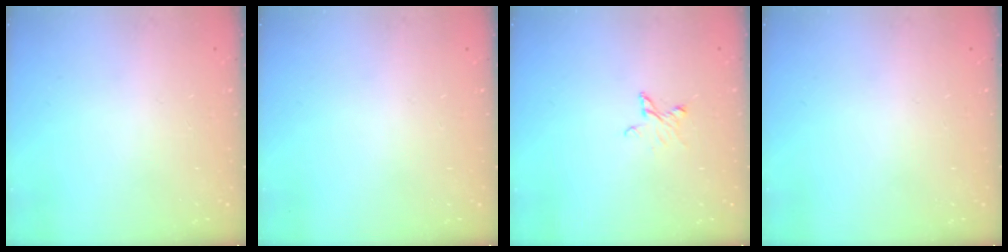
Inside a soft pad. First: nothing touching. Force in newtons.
{"total": 0.0}
{"total": 4.0, "press": 4.0, "slide": 0.4}
{"total": 0.0}